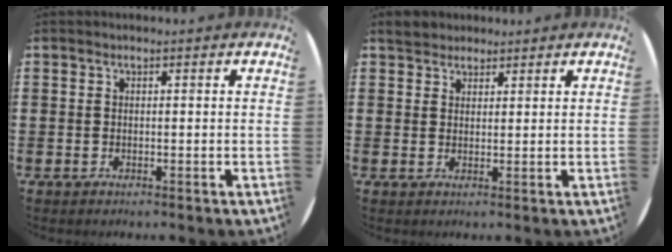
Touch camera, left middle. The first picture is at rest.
{"total": 2.6, "force": [2.4, 1.1, 0.1], "torque": [0.002, 0.003, 0.045]}